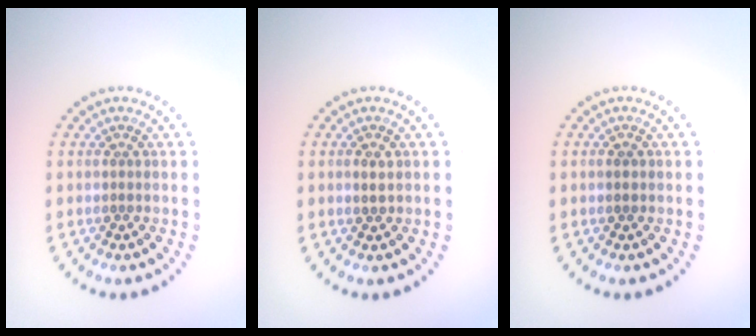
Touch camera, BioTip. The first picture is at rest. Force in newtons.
{"total": 0.9, "press": 0.9, "slide": 0.1}
{"total": 1.1, "press": 1.1, "slide": 0.2}